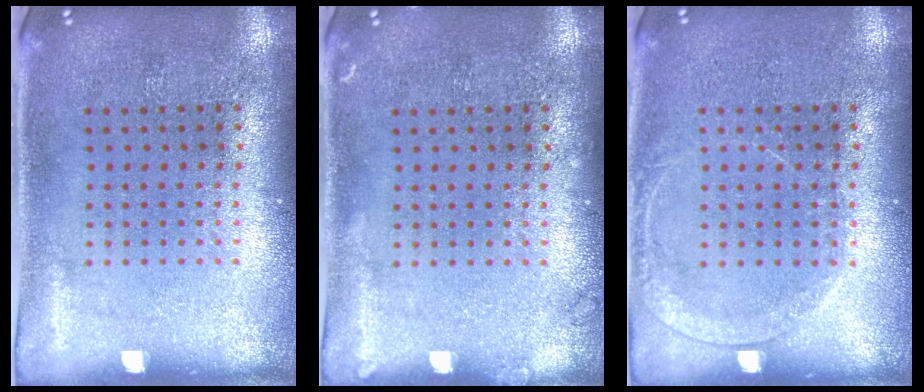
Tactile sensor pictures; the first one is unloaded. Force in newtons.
{"total": 0.7, "press": 0.7, "slide": 0.1}
{"total": 1.3, "press": 1.3, "slide": 0.2}